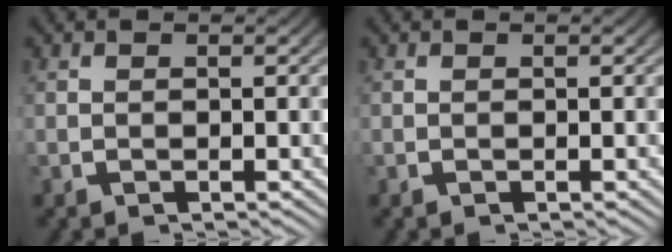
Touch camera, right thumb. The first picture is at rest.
{"total": 0.0}